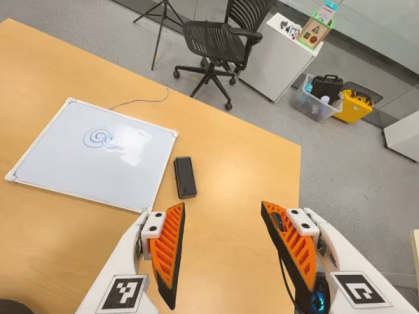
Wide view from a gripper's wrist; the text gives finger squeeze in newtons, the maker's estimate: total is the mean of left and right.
{"total": 0.0}